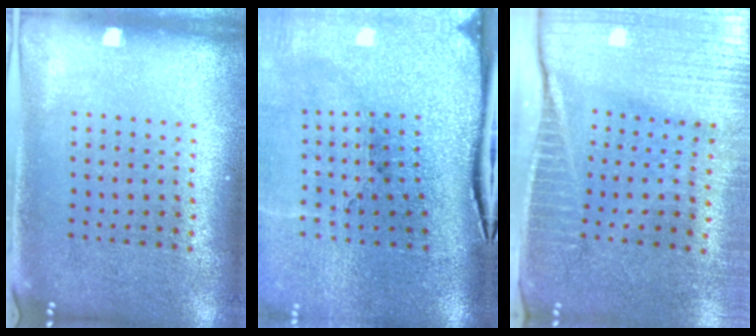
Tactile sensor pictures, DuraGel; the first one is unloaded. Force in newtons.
{"total": 4.9, "press": 4.0, "slide": 3.0}
{"total": 4.1, "press": 3.7, "slide": 1.9}